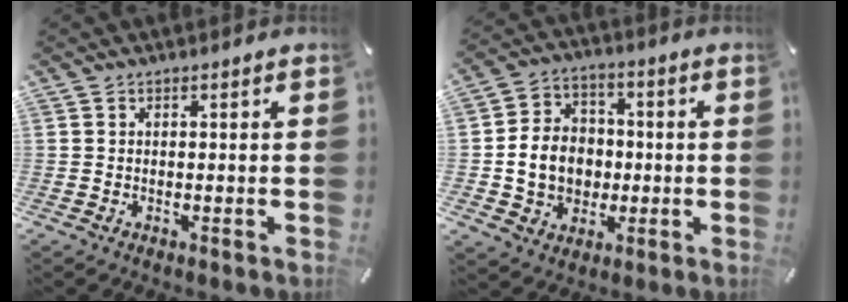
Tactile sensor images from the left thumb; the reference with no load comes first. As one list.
[{"total": 10.8, "force": [-1.2, 9.5, 5.0], "torque": [-0.112, 0.020, -0.017]}]